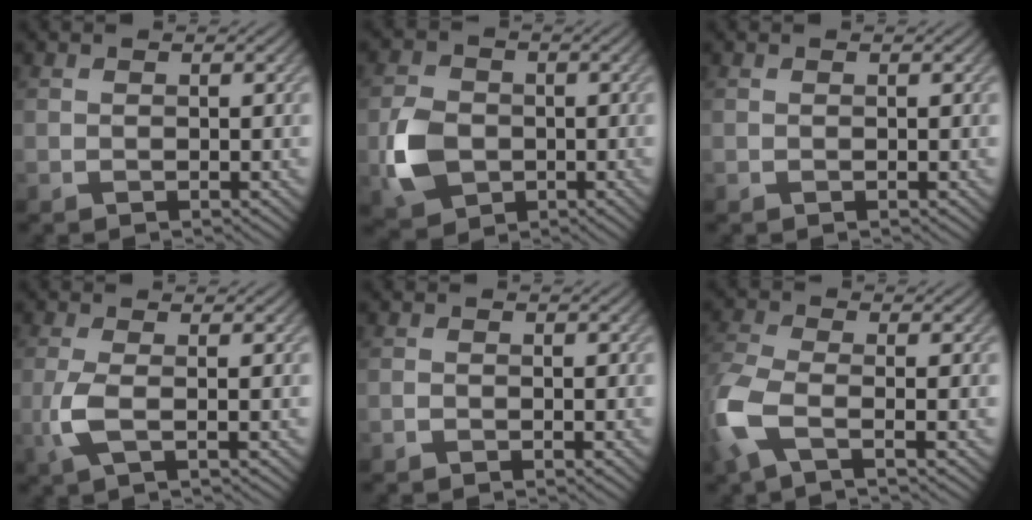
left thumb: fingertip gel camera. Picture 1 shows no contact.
{"total": 6.5, "force": [-1.5, 5.1, 3.8], "torque": [-0.093, -0.004, -0.042]}
{"total": 0.0}
{"total": 3.4, "force": [-0.5, 0.9, 3.3], "torque": [-0.082, 0.002, -0.018]}
{"total": 0.6, "force": [-0.5, 0.1, 0.2], "torque": [-0.004, 0.001, -0.015]}
{"total": 6.7, "force": [-2.6, 2.5, 5.6], "torque": [-0.148, -0.014, -0.067]}